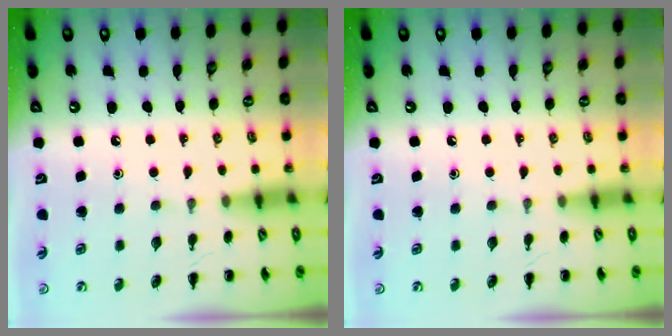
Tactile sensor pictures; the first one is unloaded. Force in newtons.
{"total": 0.0}